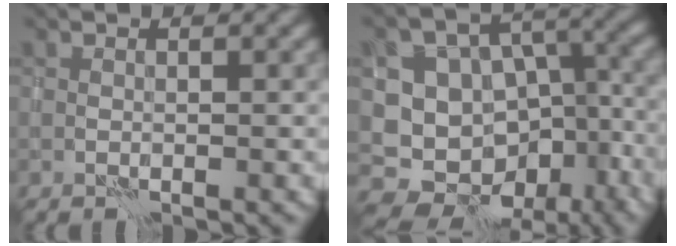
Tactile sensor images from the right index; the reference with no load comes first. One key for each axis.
{"total": 14.6, "fx": -5.2, "fy": 12.3, "fz": 5.9, "tx": -0.086, "ty": -0.023, "tz": -0.049}